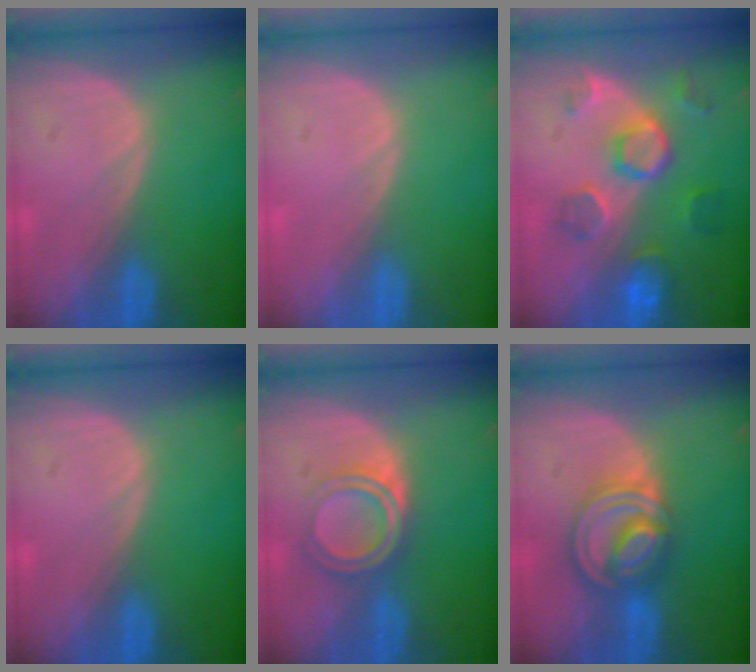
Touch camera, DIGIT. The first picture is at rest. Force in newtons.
{"total": 0.5, "press": 0.0, "slide": 0.5}
{"total": 8.6, "press": 7.7, "slide": 3.8}
{"total": 0.0}
{"total": 4.9, "press": 4.8, "slide": 1.4}
{"total": 8.0, "press": 6.9, "slide": 4.1}